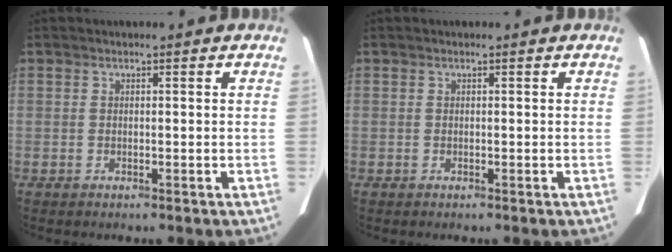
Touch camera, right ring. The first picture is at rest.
{"total": 0.0}